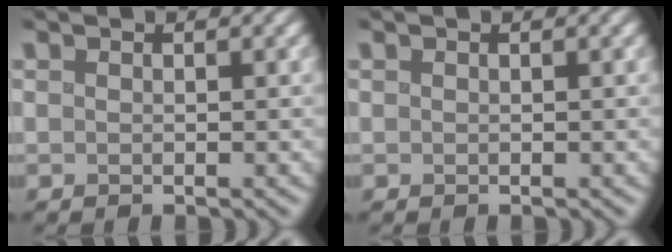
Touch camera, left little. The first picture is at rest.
{"total": 0.0}